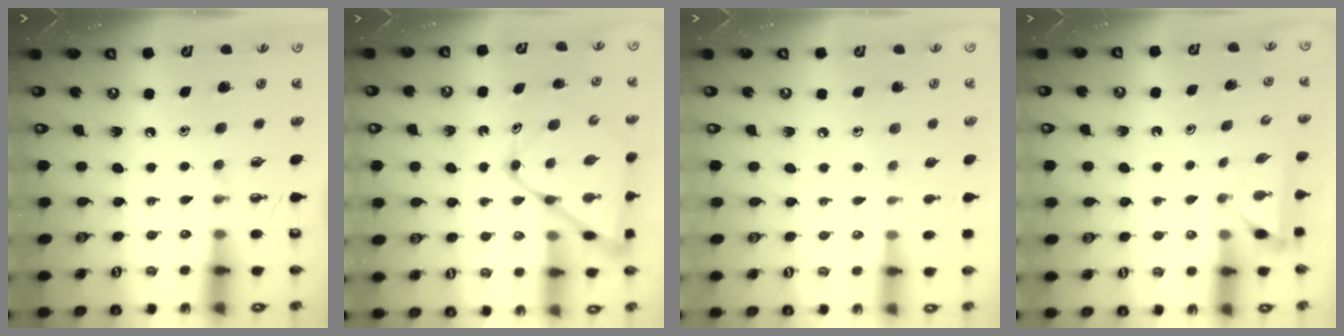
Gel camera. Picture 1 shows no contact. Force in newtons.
{"total": 14.7, "press": 14.6, "slide": 1.4}
{"total": 5.4, "press": 5.4, "slide": 0.5}
{"total": 3.3, "press": 3.3, "slide": 0.4}